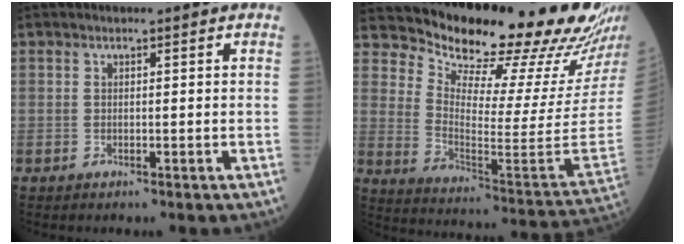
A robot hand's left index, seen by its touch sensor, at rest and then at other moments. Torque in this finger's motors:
{"motor_torque": [0.59, -0.67, 0.58, 0.07]}